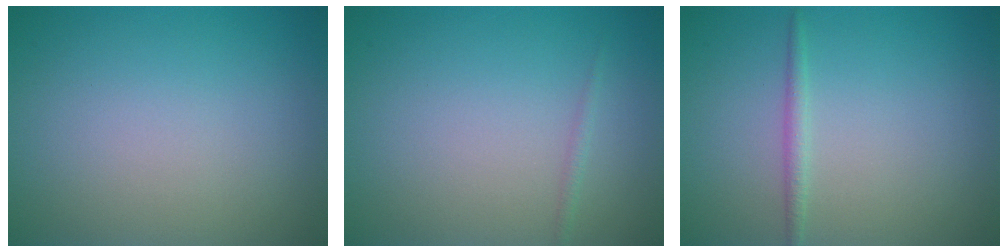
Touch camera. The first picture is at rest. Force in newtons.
{"total": 0.6, "press": 0.6, "slide": 0.0}
{"total": 1.1, "press": 1.1, "slide": 0.1}